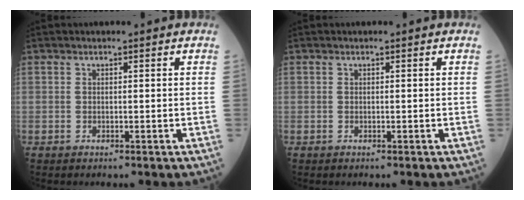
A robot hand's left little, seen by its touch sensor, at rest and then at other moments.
{"total": 0.0}